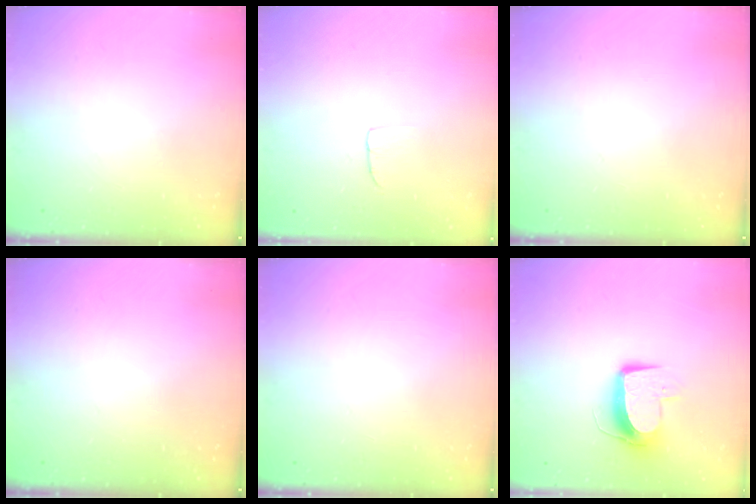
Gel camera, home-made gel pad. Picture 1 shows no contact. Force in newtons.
{"total": 3.1, "press": 3.0, "slide": 0.3}
{"total": 0.0}
{"total": 0.0}
{"total": 0.0}
{"total": 10.0, "press": 10.0, "slide": 0.3}